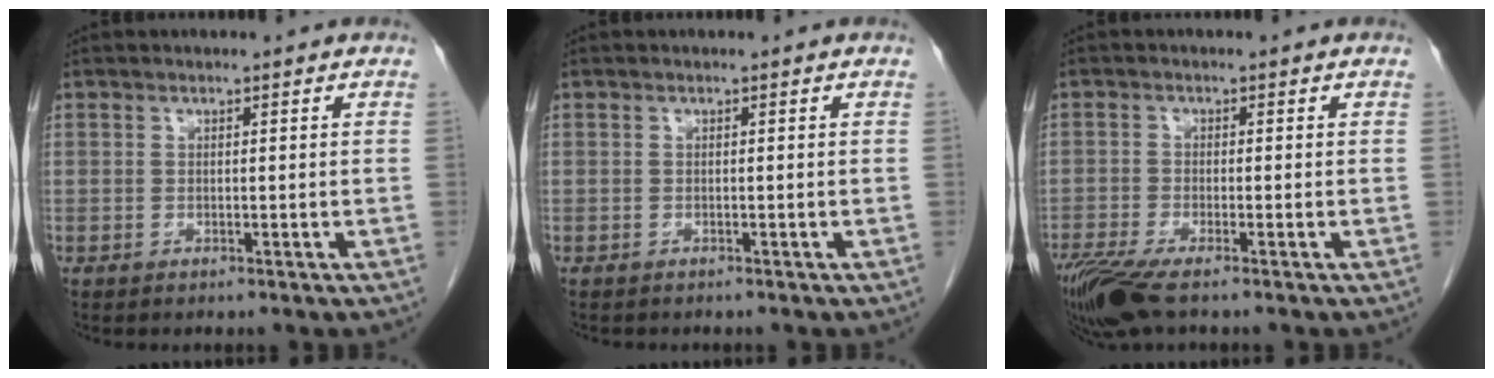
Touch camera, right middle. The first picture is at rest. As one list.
[{"total": 1.1, "force": [-1.0, 0.3, 0.4], "torque": [-0.016, -0.005, -0.011]}, {"total": 6.9, "force": [-5.0, 1.2, 4.5], "torque": [-0.088, -0.019, -0.094]}]